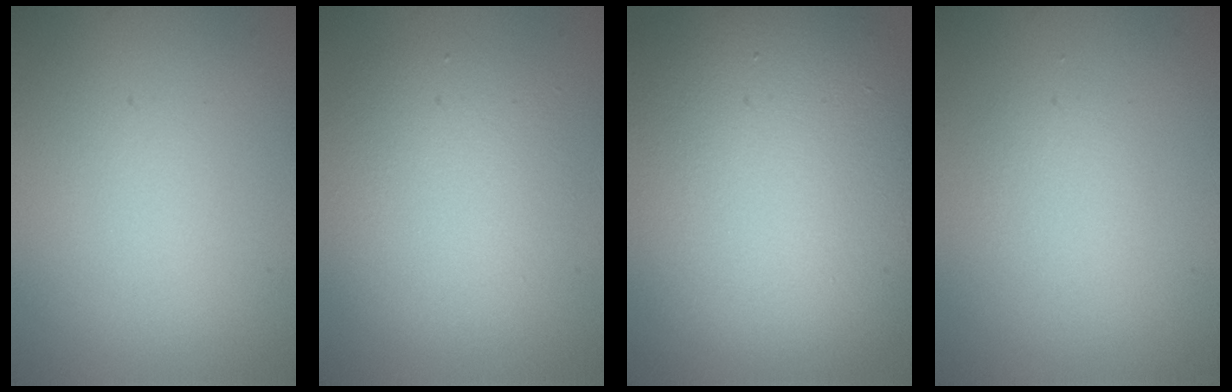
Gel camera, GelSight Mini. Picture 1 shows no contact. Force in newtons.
{"total": 4.9, "press": 4.9, "slide": 0.2}
{"total": 16.0, "press": 16.0, "slide": 0.9}
{"total": 1.3, "press": 1.3, "slide": 0.0}